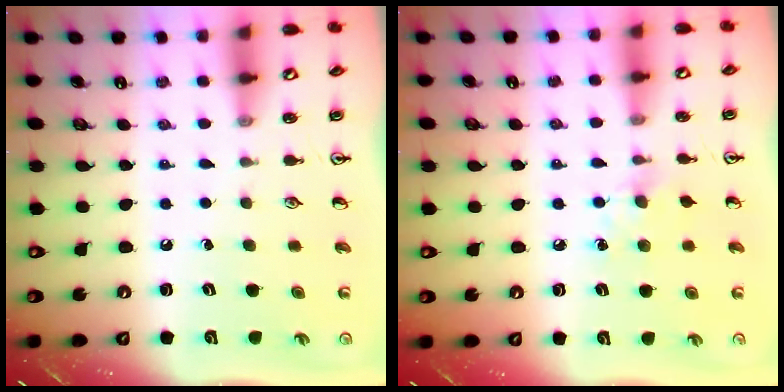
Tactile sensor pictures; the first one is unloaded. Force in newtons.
{"total": 6.3, "press": 6.2, "slide": 0.8}